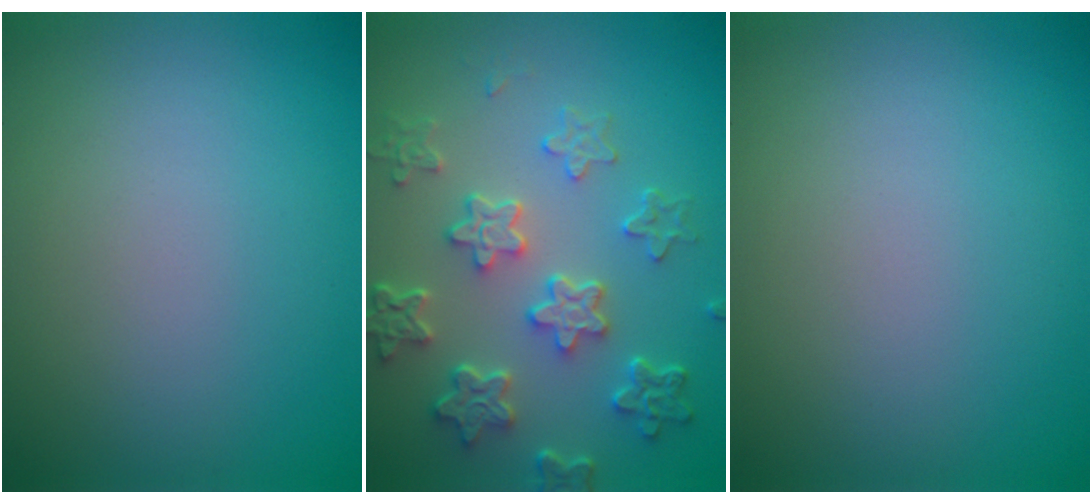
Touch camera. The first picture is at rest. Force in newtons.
{"total": 6.1, "press": 4.6, "slide": 4.0}
{"total": 0.0}